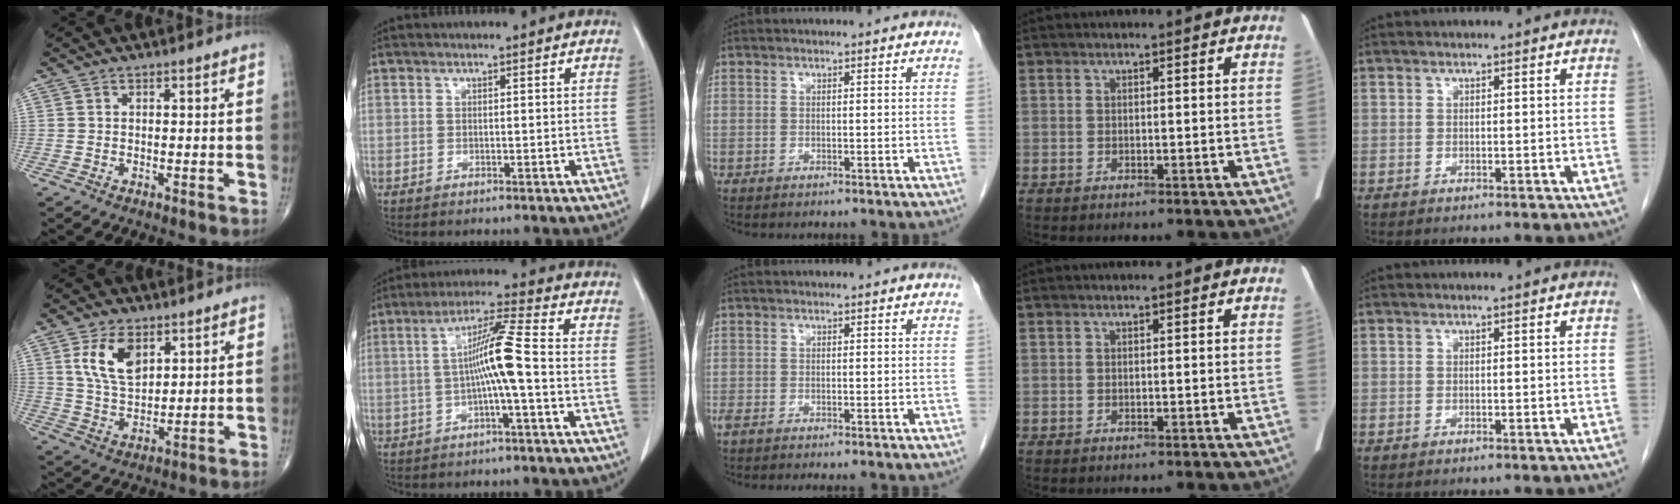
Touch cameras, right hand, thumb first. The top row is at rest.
{"thumb": {"total": 9.5, "force": [3.9, 5.4, 6.8], "torque": [-0.111, -0.018, 0.080]}, "index": {"total": 7.7, "force": [-0.8, -0.7, 7.6], "torque": [-0.138, 0.015, -0.014]}, "middle": {"total": 1.5, "force": [-1.2, 0.2, 0.9], "torque": [-0.019, -0.006, -0.022]}}